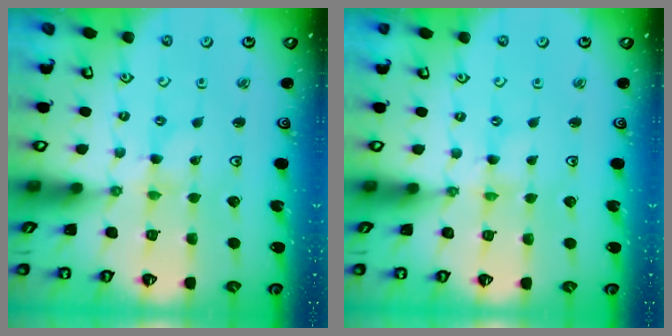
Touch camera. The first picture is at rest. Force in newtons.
{"total": 0.0}